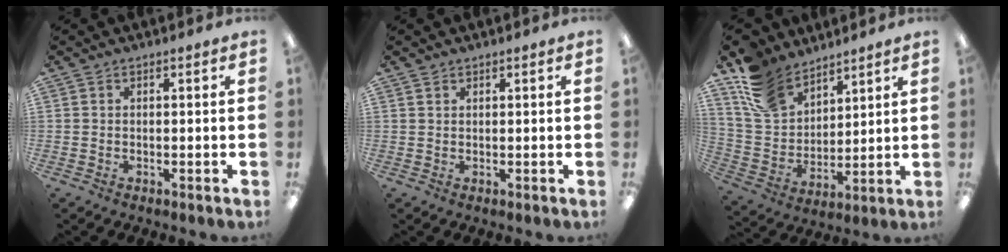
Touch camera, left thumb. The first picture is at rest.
{"total": 0.8, "force": [0.7, 0.5, 0.1], "torque": [-0.003, -0.001, 0.013]}
{"total": 14.2, "force": [10.8, 8.2, 4.4], "torque": [-0.112, -0.054, 0.214]}